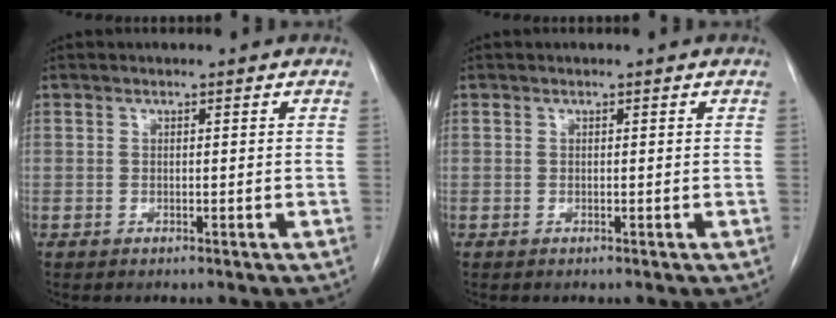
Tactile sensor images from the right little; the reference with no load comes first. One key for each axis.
{"total": 0.0}